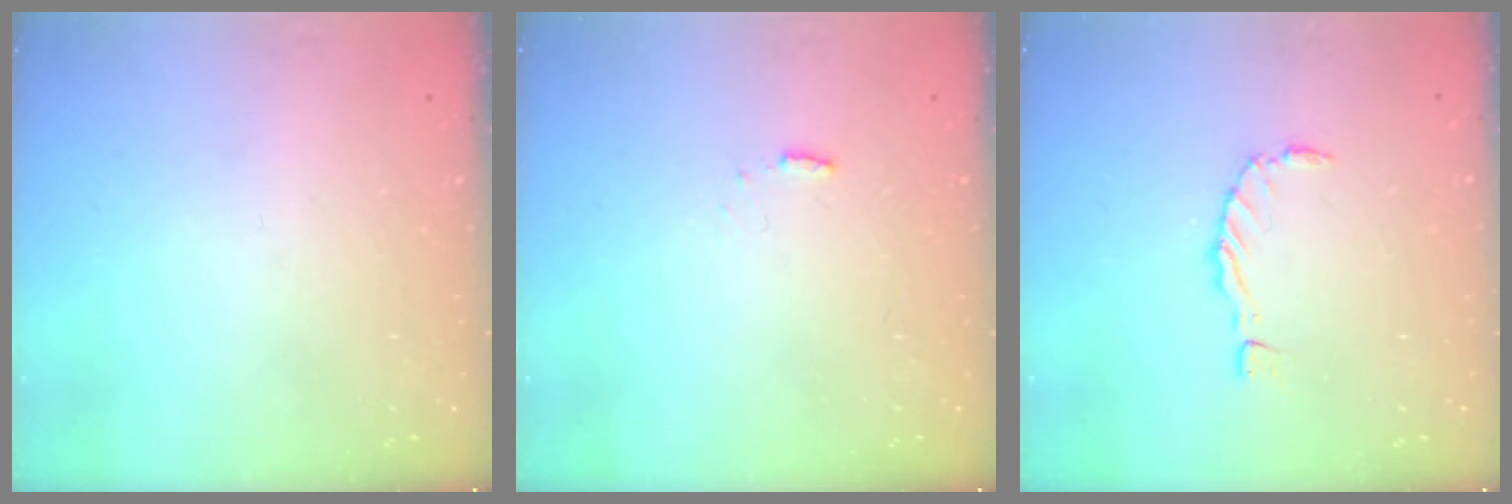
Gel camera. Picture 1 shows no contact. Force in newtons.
{"total": 4.8, "press": 4.8, "slide": 0.5}
{"total": 0.0}